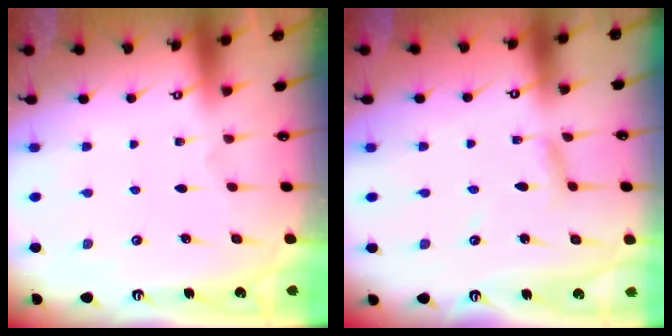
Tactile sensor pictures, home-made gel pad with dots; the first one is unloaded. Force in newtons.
{"total": 4.0, "press": 4.0, "slide": 0.3}